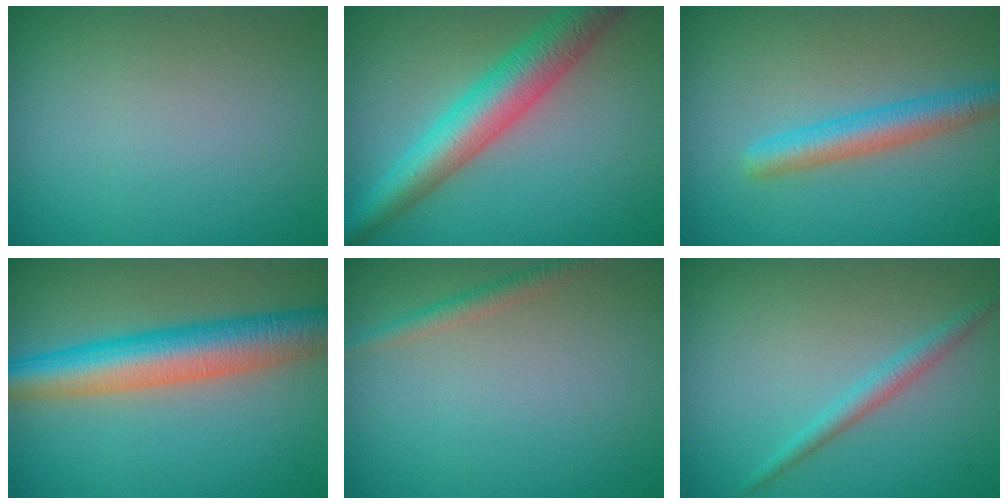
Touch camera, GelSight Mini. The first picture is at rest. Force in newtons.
{"total": 6.4, "press": 6.4, "slide": 0.2}
{"total": 3.4, "press": 3.4, "slide": 0.2}
{"total": 7.6, "press": 7.6, "slide": 0.2}
{"total": 1.5, "press": 1.5, "slide": 0.0}
{"total": 1.8, "press": 1.8, "slide": 0.1}